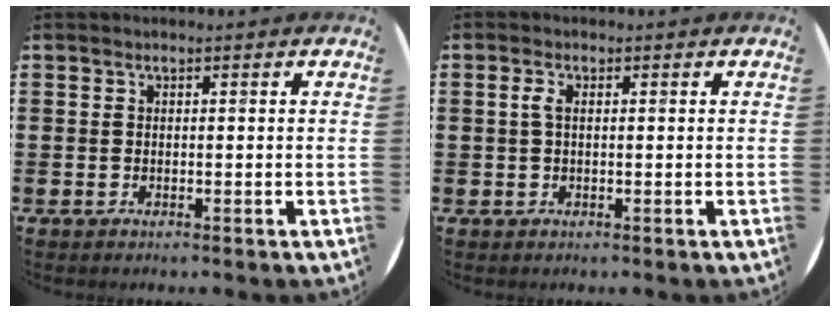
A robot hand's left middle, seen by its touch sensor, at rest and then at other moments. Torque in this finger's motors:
{"motor_torque": [0.20, -0.17, 0.06, 0.07]}